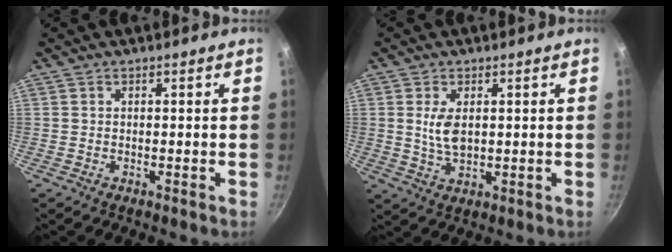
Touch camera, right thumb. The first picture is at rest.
{"total": 5.2, "force": [1.0, 2.9, 4.3], "torque": [-0.077, -0.014, 0.022]}